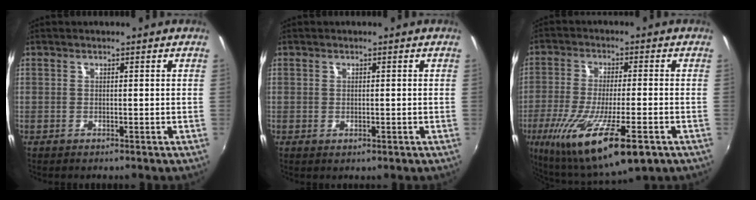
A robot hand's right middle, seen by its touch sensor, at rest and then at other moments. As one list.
[{"total": 0.5, "force": [-0.1, 0.4, 0.3], "torque": [-0.004, -0.002, -0.003]}, {"total": 19.3, "force": [-8.9, 4.2, 16.6], "torque": [-0.331, -0.069, -0.148]}]